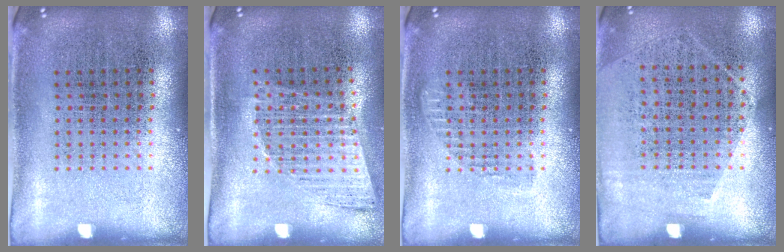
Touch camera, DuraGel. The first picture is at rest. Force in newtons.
{"total": 1.0, "press": 1.0, "slide": 0.4}
{"total": 0.7, "press": 0.7, "slide": 0.3}
{"total": 1.3, "press": 1.0, "slide": 0.7}